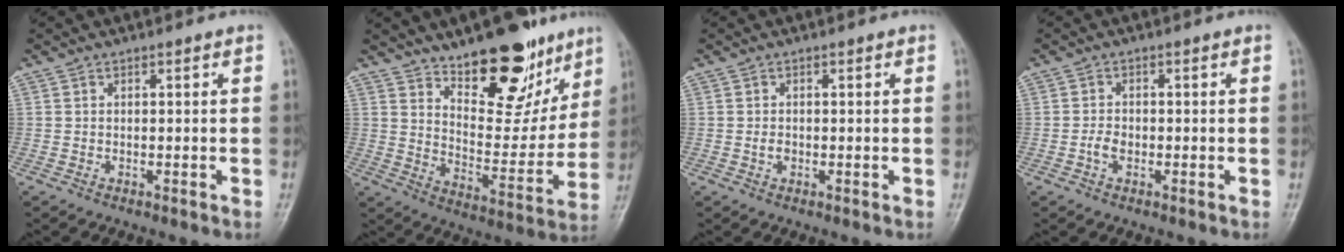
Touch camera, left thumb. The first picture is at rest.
{"total": 18.5, "force": [12.3, 8.3, 11.0], "torque": [-0.096, -0.088, 0.194]}
{"total": 1.3, "force": [-0.2, 1.0, 0.8], "torque": [-0.012, 0.001, -0.003]}
{"total": 2.2, "force": [-0.7, 1.5, 1.5], "torque": [-0.026, 0.006, -0.015]}